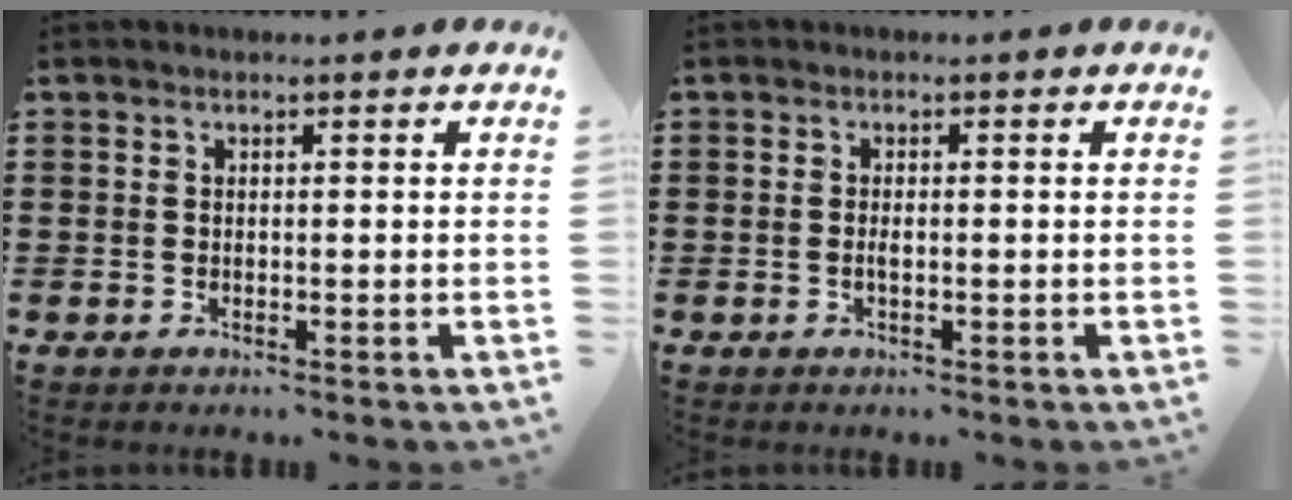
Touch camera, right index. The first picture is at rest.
{"total": 1.0, "force": [-0.2, 0.3, 0.9], "torque": [-0.019, -0.003, -0.003]}